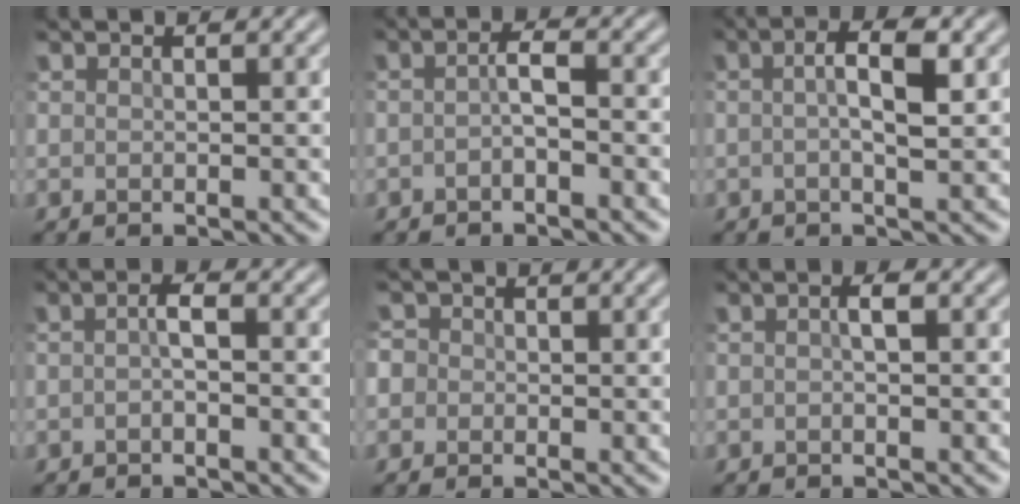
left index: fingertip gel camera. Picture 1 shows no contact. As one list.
[{"total": 1.6, "force": [-0.9, 0.4, 1.3], "torque": [-0.029, 0.003, -0.020]}, {"total": 3.9, "force": [0.4, 1.0, 3.7], "torque": [-0.068, 0.007, 0.000]}, {"total": 1.4, "force": [-0.6, 0.3, 1.2], "torque": [-0.027, 0.003, -0.015]}, {"total": 2.8, "force": [0.2, 2.6, 1.0], "torque": [-0.007, 0.020, -0.020]}, {"total": 1.1, "force": [-0.2, 0.3, 1.0], "torque": [-0.023, 0.004, -0.007]}]